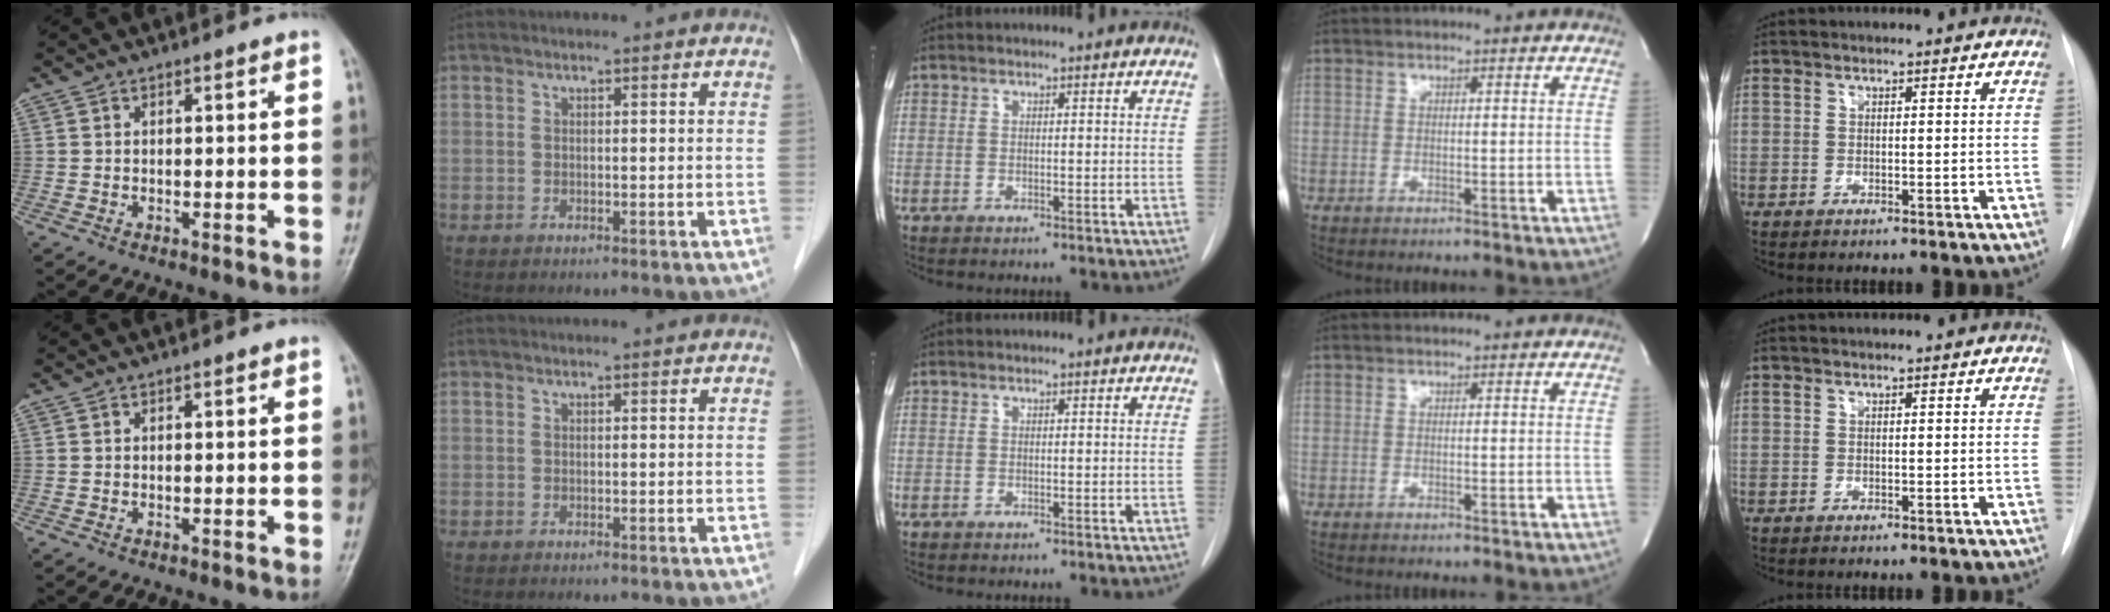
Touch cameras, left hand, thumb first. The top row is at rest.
{}